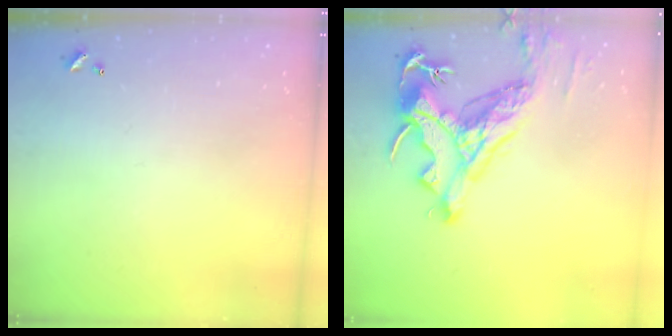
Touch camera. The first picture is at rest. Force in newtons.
{"total": 11.2, "press": 11.0, "slide": 2.4}